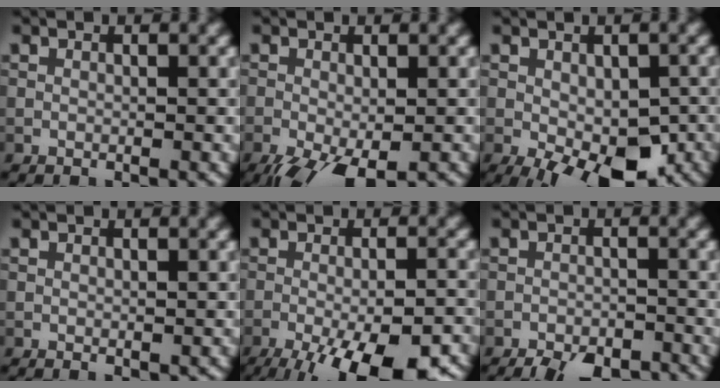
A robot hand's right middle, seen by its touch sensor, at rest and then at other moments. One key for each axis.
{"total": 6.2, "fx": -3.5, "fy": 2.2, "fz": 4.7, "tx": -0.088, "ty": -0.020, "tz": -0.057}
{"total": 9.5, "fx": -4.0, "fy": 4.6, "fz": 7.3, "tx": -0.122, "ty": -0.025, "tz": -0.049}
{"total": 0.6, "fx": -0.1, "fy": 0.3, "fz": 0.5, "tx": -0.004, "ty": -0.003, "tz": 0.000}
{"total": 14.5, "fx": -8.9, "fy": 4.7, "fz": 10.4, "tx": -0.138, "ty": -0.034, "tz": -0.118}
{"total": 5.9, "fx": -5.0, "fy": 1.9, "fz": 2.6, "tx": -0.034, "ty": -0.011, "tz": -0.073}